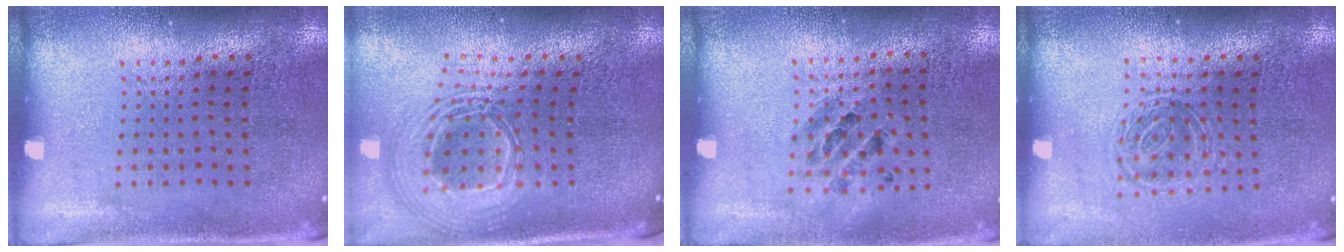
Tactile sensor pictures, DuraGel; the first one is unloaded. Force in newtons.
{"total": 2.5, "press": 1.9, "slide": 1.7}
{"total": 0.9, "press": 0.9, "slide": 0.2}
{"total": 1.4, "press": 1.0, "slide": 0.9}